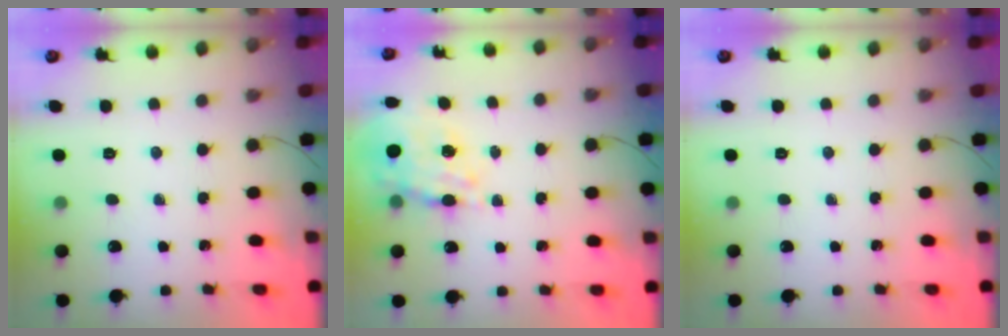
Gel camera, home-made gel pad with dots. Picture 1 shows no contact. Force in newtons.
{"total": 14.5, "press": 13.9, "slide": 4.0}
{"total": 0.0}